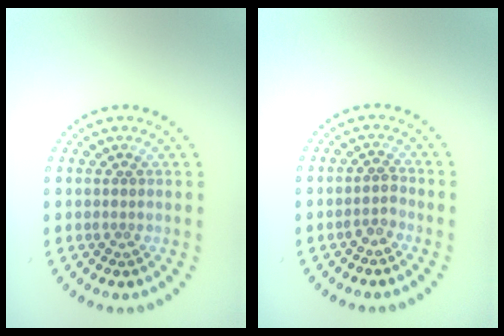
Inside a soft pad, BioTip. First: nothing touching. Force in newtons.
{"total": 1.4, "press": 1.0, "slide": 1.0}